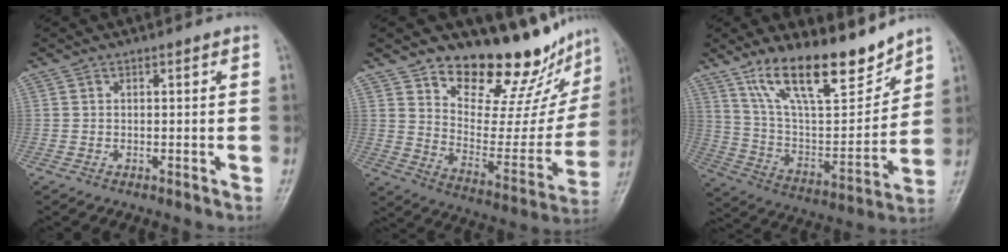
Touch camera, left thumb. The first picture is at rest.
{"total": 19.6, "force": [16.4, 7.0, 8.0], "torque": [-0.053, -0.128, 0.240]}
{"total": 19.3, "force": [14.1, 6.3, 11.6], "torque": [-0.155, -0.079, 0.254]}